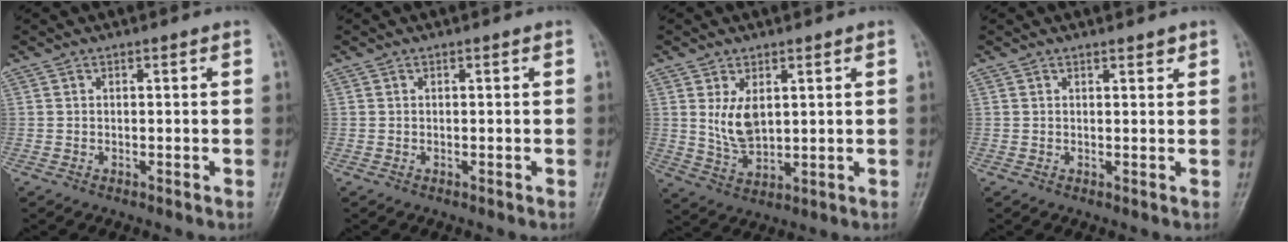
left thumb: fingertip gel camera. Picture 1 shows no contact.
{"total": 0.0}
{"total": 6.7, "force": [1.8, 4.0, 5.0], "torque": [-0.078, -0.017, 0.045]}
{"total": 1.4, "force": [1.0, 0.6, 0.8], "torque": [-0.006, -0.005, 0.013]}